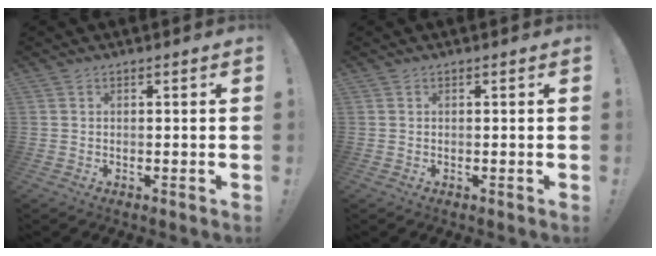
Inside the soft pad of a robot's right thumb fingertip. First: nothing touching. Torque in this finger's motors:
{"motor_torque": [0.00, 0.00, 0.00, 0.00, 0.00]}